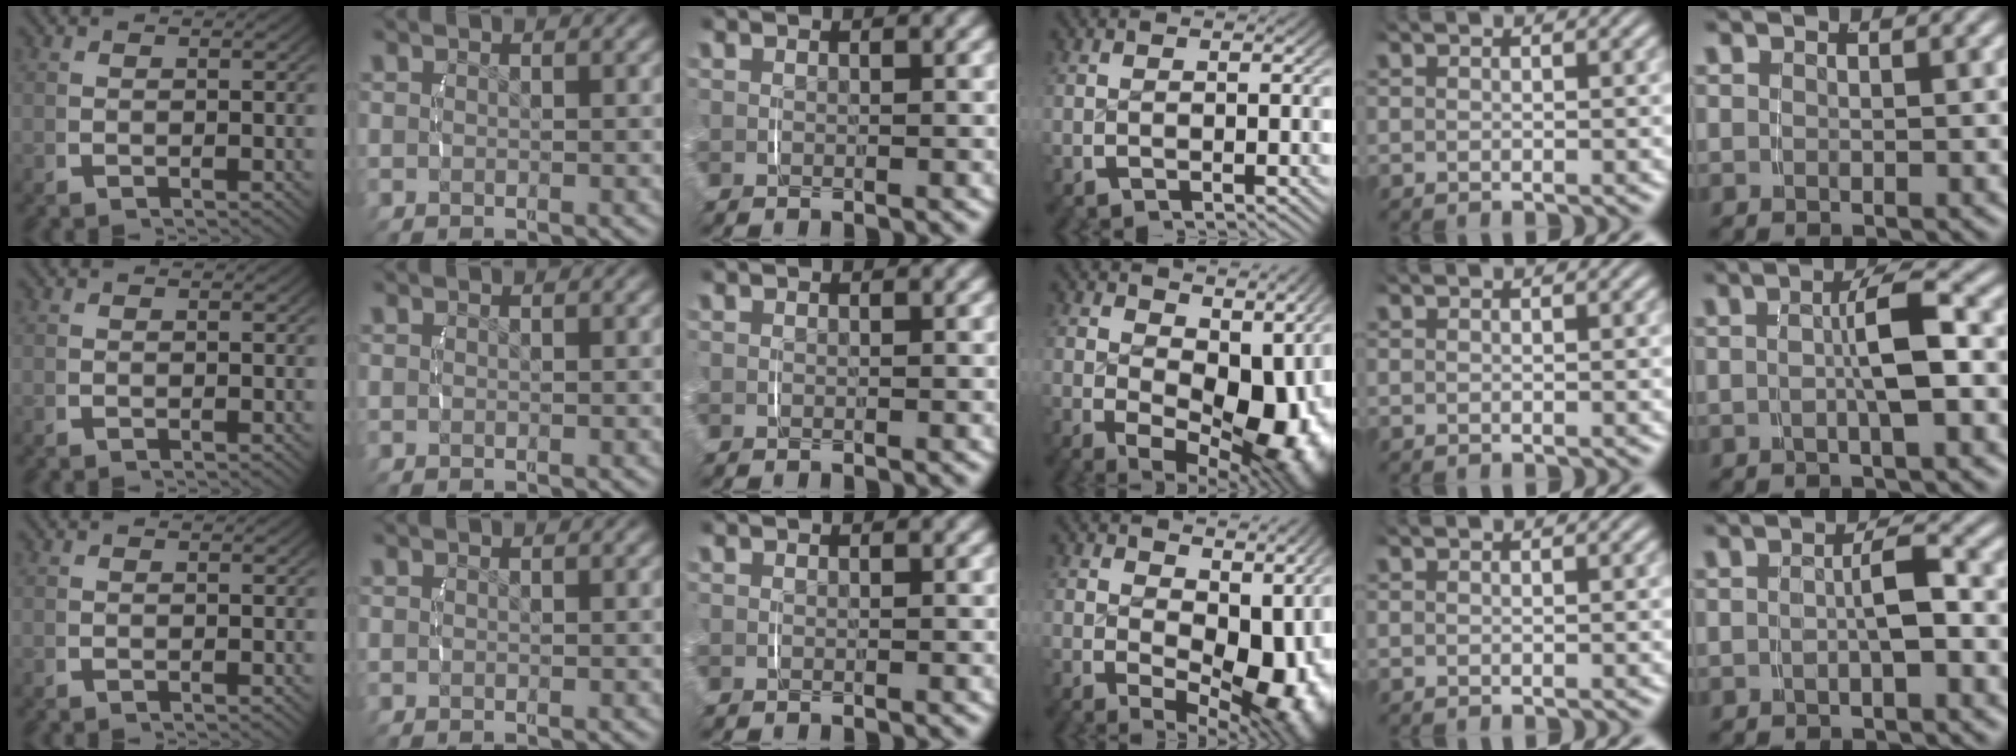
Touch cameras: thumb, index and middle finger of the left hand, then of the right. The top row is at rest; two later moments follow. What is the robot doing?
{"motion": "lift_and_place", "object": "phone"}